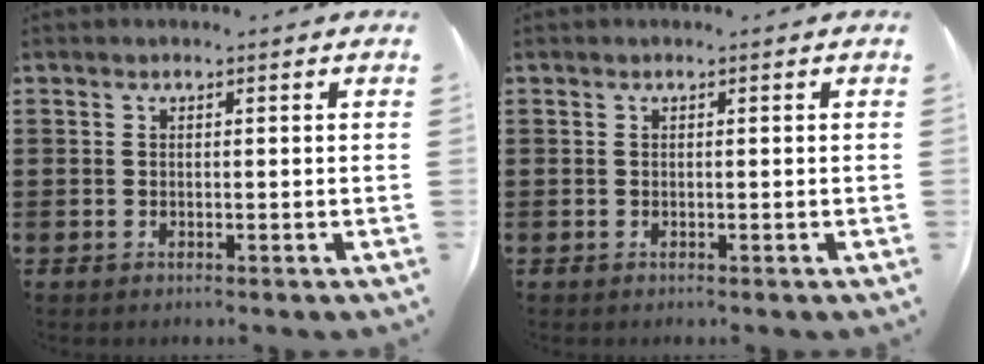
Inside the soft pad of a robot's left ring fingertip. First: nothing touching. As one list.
[{"total": 0.0}]